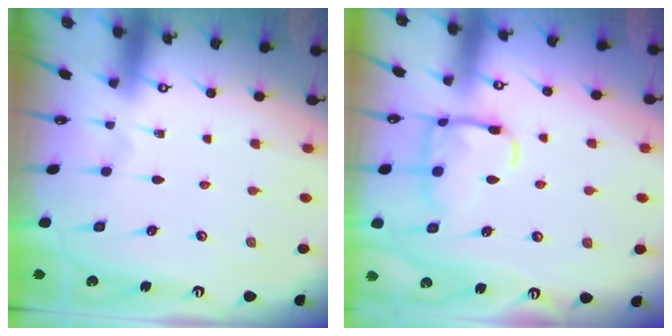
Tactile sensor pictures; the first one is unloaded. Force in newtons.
{"total": 14.6, "press": 14.5, "slide": 1.2}